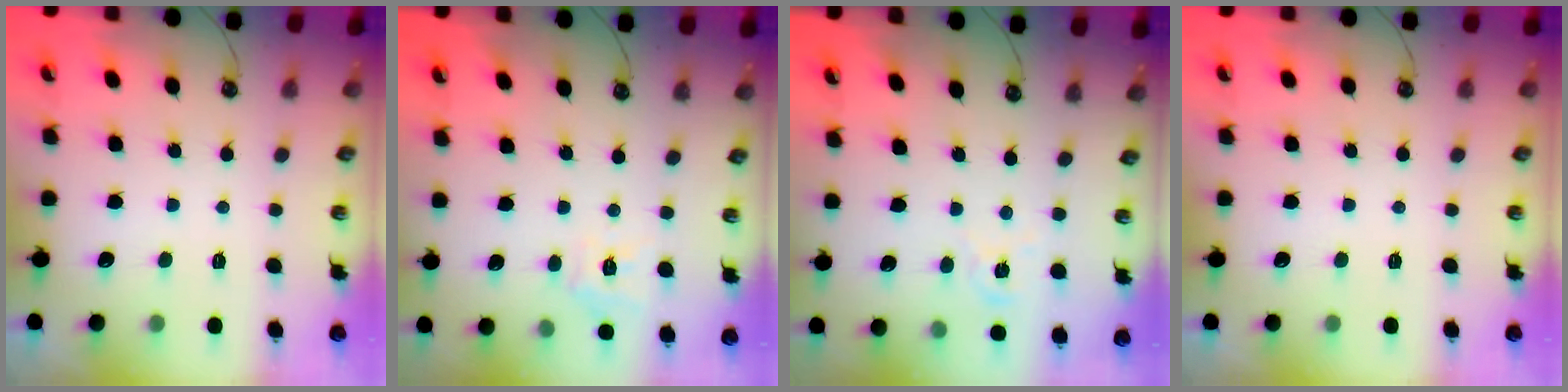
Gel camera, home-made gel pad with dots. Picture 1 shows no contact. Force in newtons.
{"total": 9.5, "press": 9.5, "slide": 1.1}
{"total": 1.9, "press": 1.8, "slide": 0.3}
{"total": 0.0}